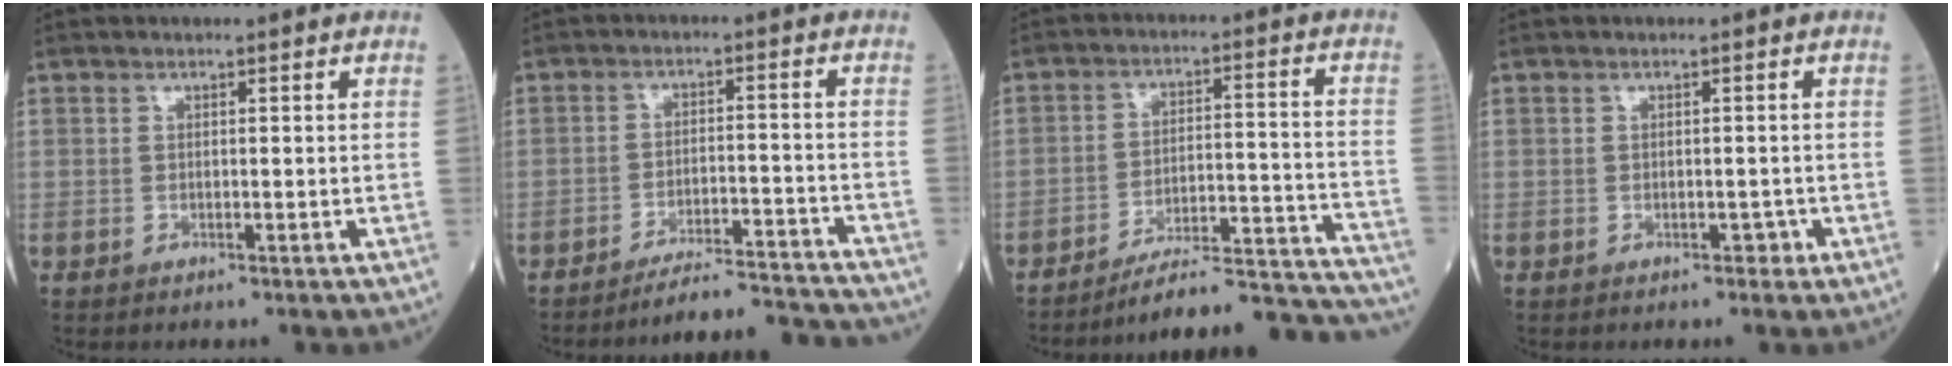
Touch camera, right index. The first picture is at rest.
{"total": 11.5, "force": [-11.4, -0.4, 1.3], "torque": [-0.006, 0.012, -0.164]}
{"total": 21.2, "force": [-20.5, 0.6, 5.3], "torque": [-0.029, 0.016, -0.282]}
{"total": 1.2, "force": [-0.5, 0.7, 0.8], "torque": [-0.009, 0.001, -0.005]}